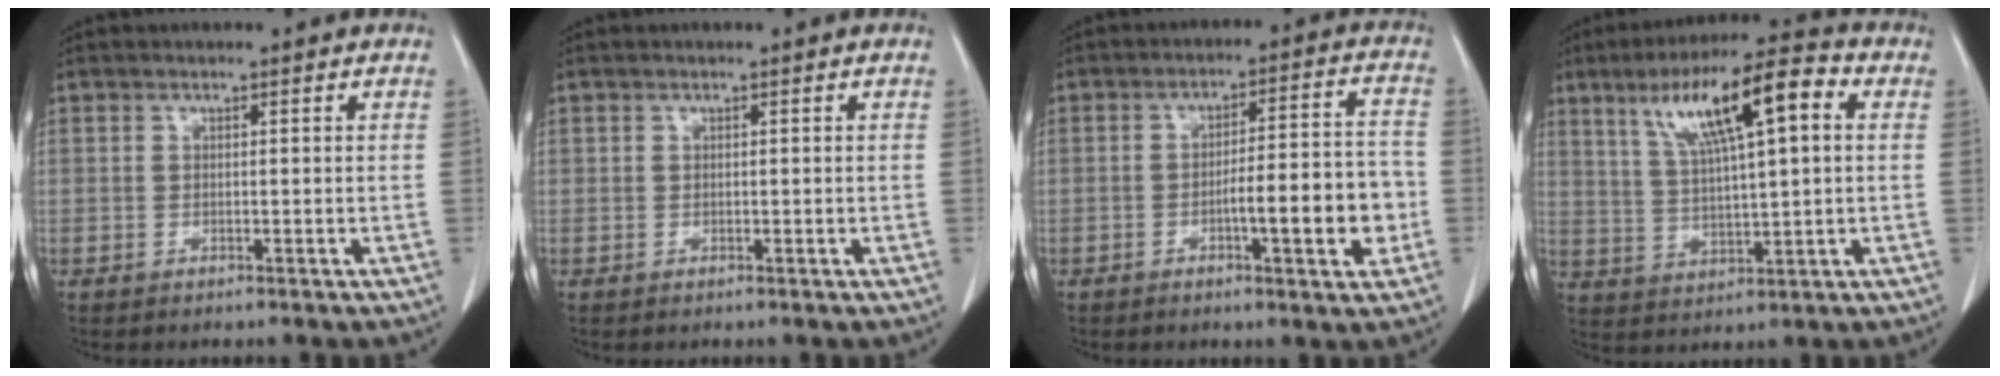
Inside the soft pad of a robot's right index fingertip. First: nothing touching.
{"total": 0.6, "force": [0.1, 0.5, 0.3], "torque": [-0.010, 0.008, 0.005]}
{"total": 11.3, "force": [-3.0, 2.3, 10.6], "torque": [-0.154, 0.021, -0.038]}
{"total": 15.0, "force": [5.4, 3.3, 13.6], "torque": [-0.236, 0.034, 0.093]}